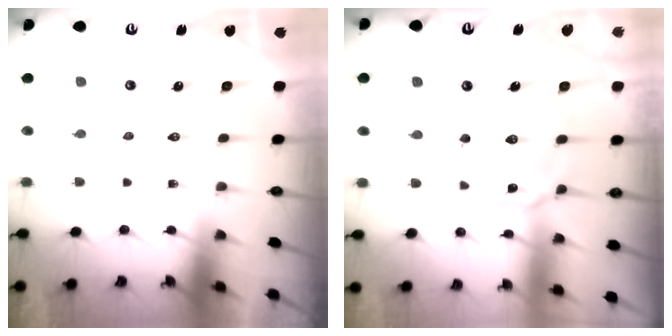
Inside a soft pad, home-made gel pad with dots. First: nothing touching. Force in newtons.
{"total": 5.5, "press": 5.5, "slide": 0.5}